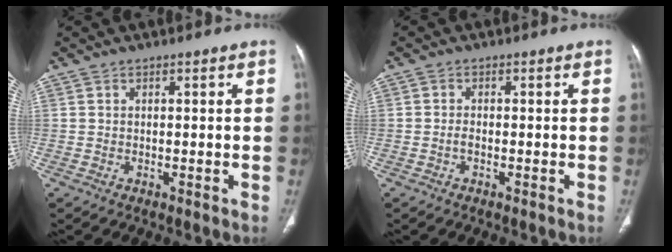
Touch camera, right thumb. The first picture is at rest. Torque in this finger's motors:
{"motor_torque": [-0.38, -0.37, 0.27, -0.29, -0.05]}